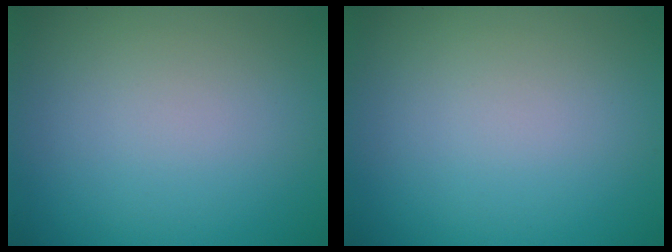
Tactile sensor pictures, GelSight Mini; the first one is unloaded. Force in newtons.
{"total": 0.0}